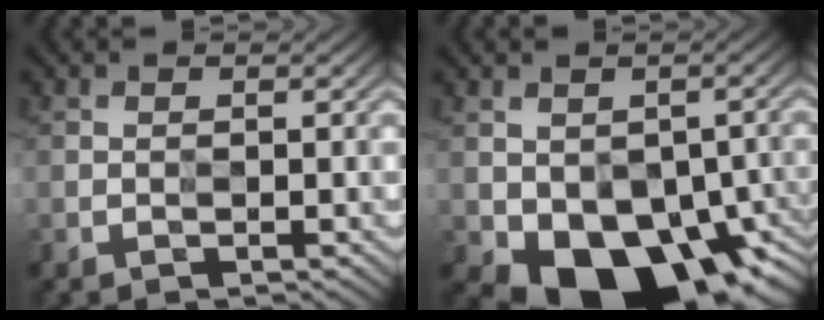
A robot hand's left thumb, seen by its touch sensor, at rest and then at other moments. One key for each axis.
{"total": 11.6, "fx": -4.8, "fy": 7.2, "fz": 7.7, "tx": -0.121, "ty": -0.029, "tz": -0.067}